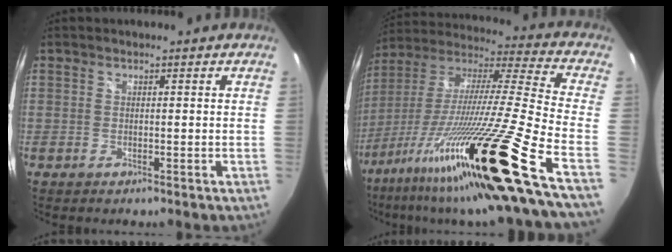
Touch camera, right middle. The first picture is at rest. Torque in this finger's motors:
{"motor_torque": [2.14, 0.00, 1.05, 0.21]}